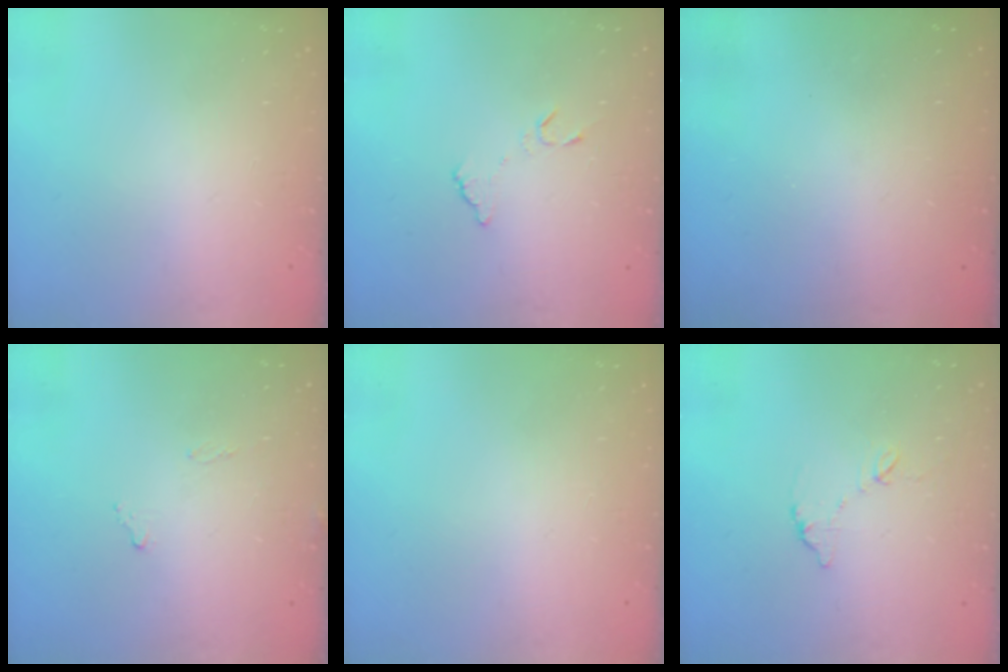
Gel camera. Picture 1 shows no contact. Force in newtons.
{"total": 5.8, "press": 5.8, "slide": 0.4}
{"total": 3.2, "press": 3.2, "slide": 0.1}
{"total": 7.4, "press": 7.4, "slide": 0.3}
{"total": 0.0}
{"total": 6.7, "press": 6.6, "slide": 0.5}